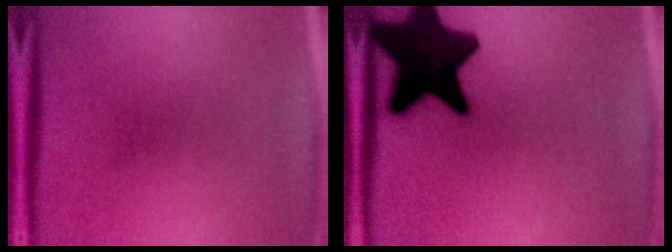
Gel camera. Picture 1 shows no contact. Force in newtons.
{"total": 16.3}